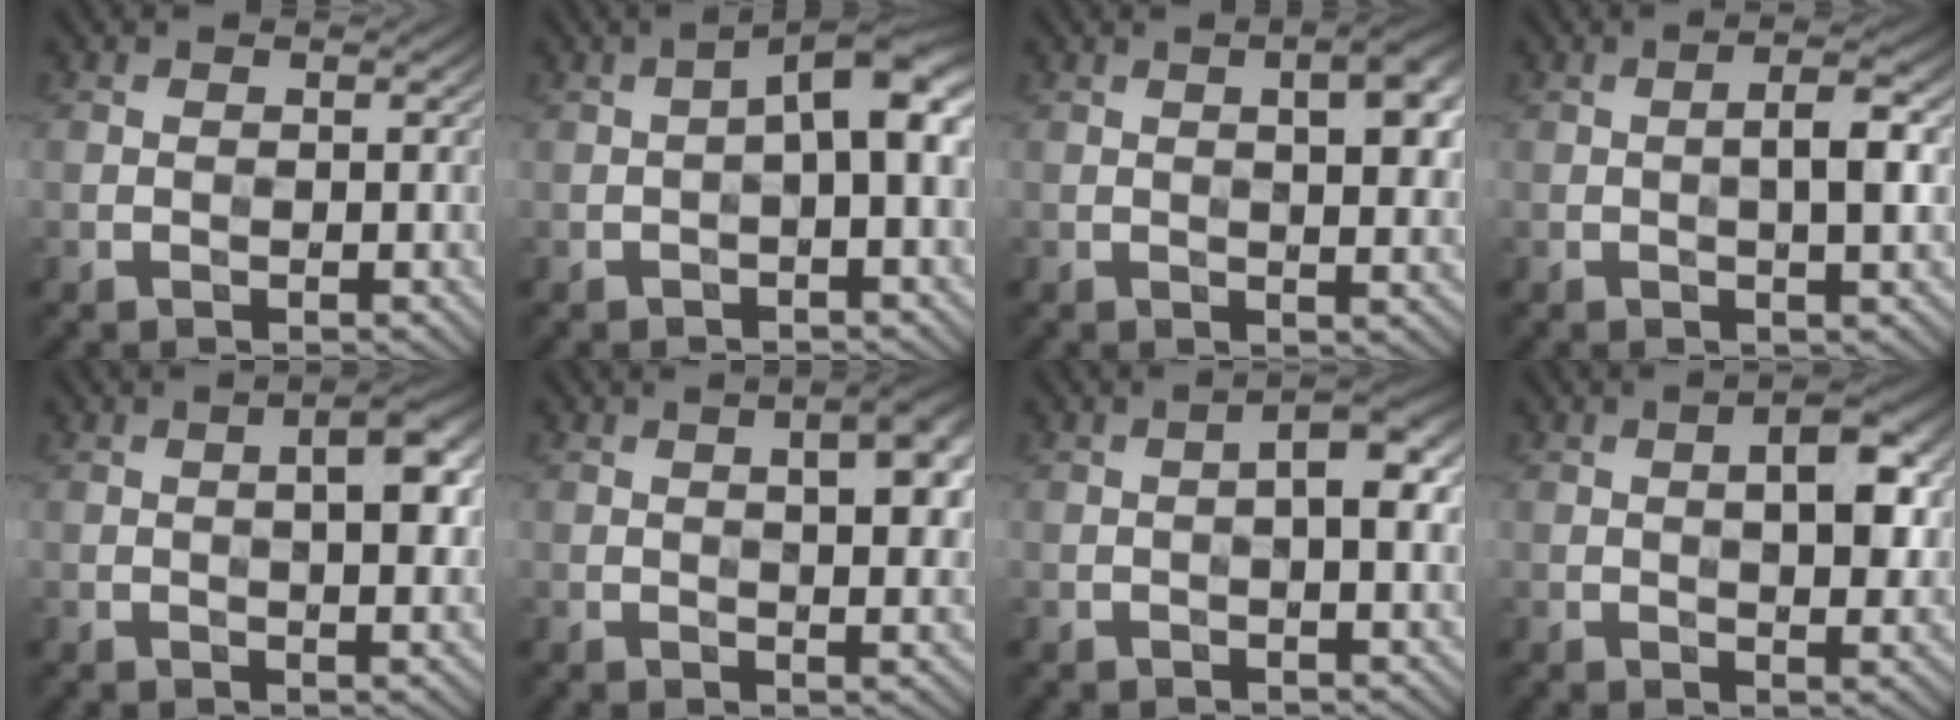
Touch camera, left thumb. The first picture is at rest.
{"total": 6.1, "force": [0.1, 1.8, 5.9], "torque": [-0.091, 0.021, -0.005]}
{"total": 6.2, "force": [1.4, 2.0, 5.7], "torque": [-0.077, 0.010, 0.019]}
{"total": 4.1, "force": [0.0, 0.8, 4.0], "torque": [-0.069, 0.009, -0.004]}
{"total": 5.5, "force": [0.9, 1.5, 5.2], "torque": [-0.076, 0.008, 0.012]}
{"total": 7.2, "force": [1.8, 2.5, 6.6], "torque": [-0.082, 0.013, 0.020]}
{"total": 5.1, "force": [0.5, 1.5, 4.9], "torque": [-0.078, 0.011, 0.003]}
{"total": 6.4, "force": [1.3, 2.4, 5.8], "torque": [-0.086, 0.007, 0.018]}